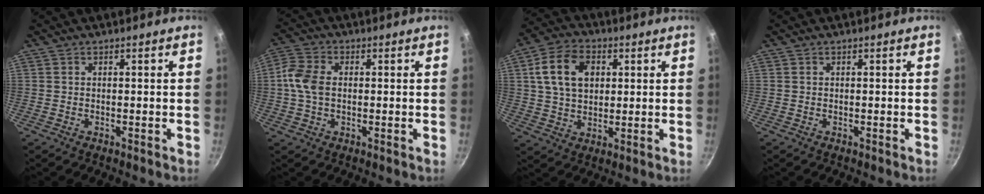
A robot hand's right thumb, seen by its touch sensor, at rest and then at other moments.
{"total": 6.8, "force": [0.1, 4.7, 4.9], "torque": [-0.100, 0.015, -0.009]}
{"total": 11.8, "force": [3.0, 8.3, 7.8], "torque": [-0.126, 0.006, 0.047]}
{"total": 0.0}